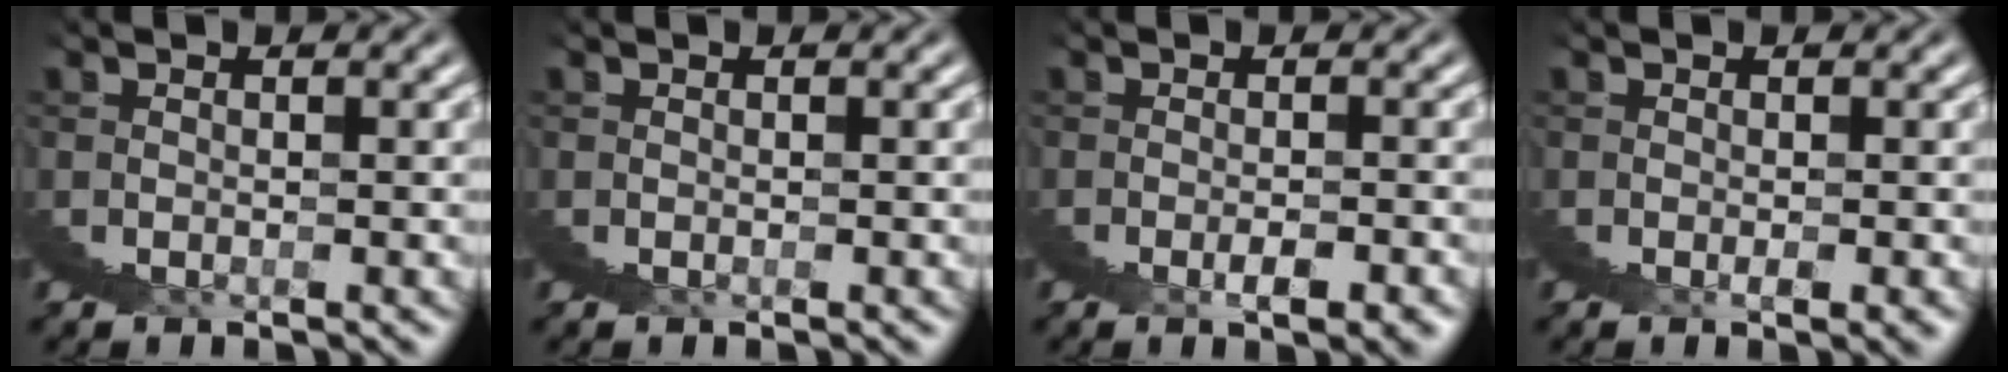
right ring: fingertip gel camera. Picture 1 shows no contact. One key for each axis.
{"total": 0.0}
{"total": 0.9, "fx": -0.1, "fy": -0.3, "fz": 0.9, "tx": -0.001, "ty": 0.011, "tz": -0.004}
{"total": 0.7, "fx": 0.1, "fy": -0.2, "fz": 0.6, "tx": -0.008, "ty": 0.003, "tz": 0.004}